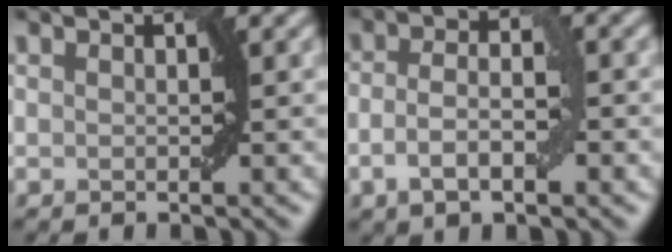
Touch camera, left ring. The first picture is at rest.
{"total": 4.1, "force": [-1.2, 1.6, 3.6], "torque": [-0.069, 0.003, -0.027]}